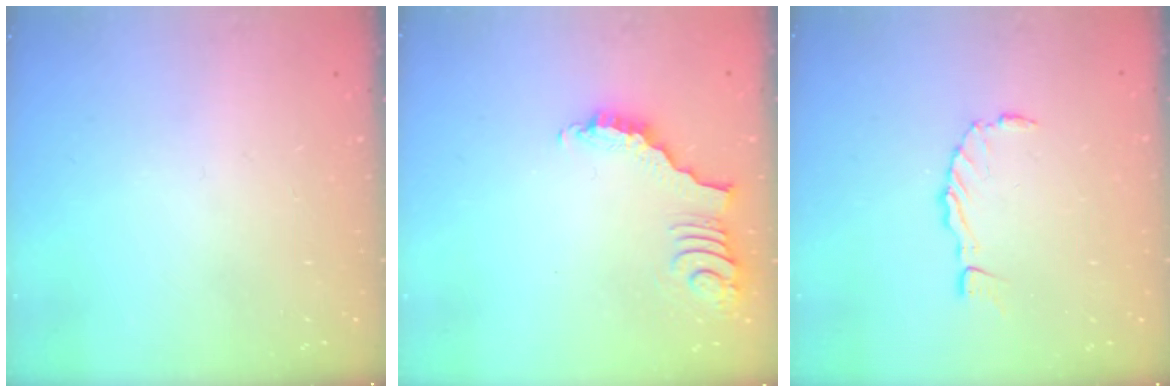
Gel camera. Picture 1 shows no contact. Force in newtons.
{"total": 3.6, "press": 3.5, "slide": 0.7}
{"total": 0.6, "press": 0.6, "slide": 0.2}